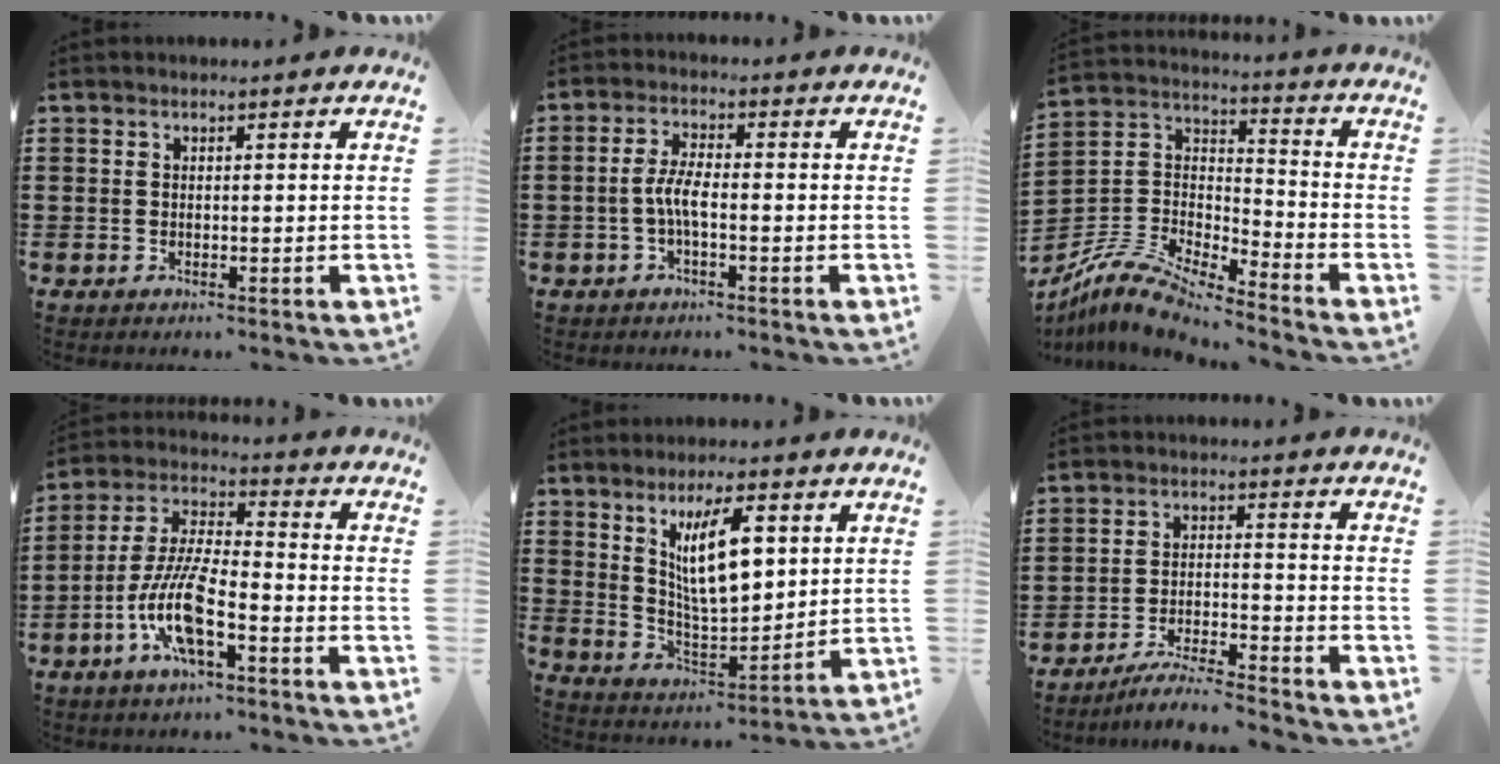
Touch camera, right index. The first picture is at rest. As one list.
[{"total": 4.0, "force": [-1.1, 0.9, 3.7], "torque": [-0.089, -0.004, -0.028]}, {"total": 9.4, "force": [-8.8, 1.5, 3.0], "torque": [-0.077, 0.012, -0.182]}, {"total": 10.4, "force": [-4.4, 2.7, 9.0], "torque": [-0.209, -0.011, -0.087]}, {"total": 10.1, "force": [3.5, 3.6, 8.7], "torque": [-0.153, 0.000, 0.056]}, {"total": 5.0, "force": [-4.9, -0.2, 1.3], "torque": [-0.031, -0.007, -0.097]}]